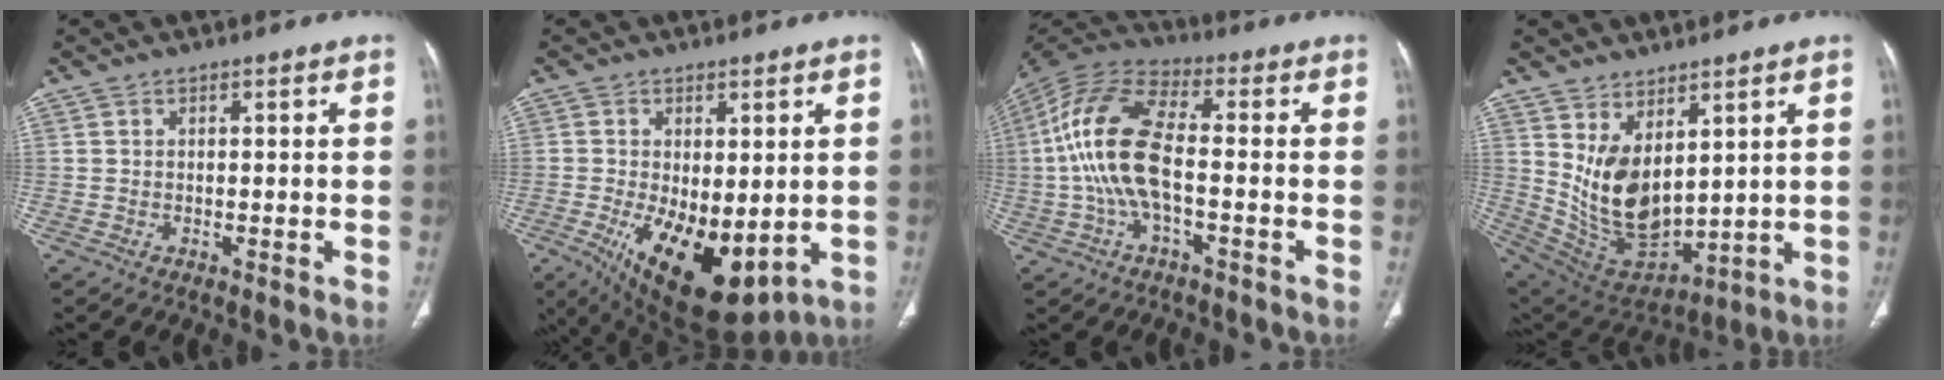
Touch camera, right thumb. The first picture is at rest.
{"total": 16.1, "force": [-3.5, 7.9, 13.6], "torque": [-0.222, -0.025, -0.028]}
{"total": 15.2, "force": [-1.4, 6.5, 13.7], "torque": [-0.298, 0.036, -0.032]}
{"total": 13.1, "force": [4.1, 7.2, 10.2], "torque": [-0.167, -0.034, 0.110]}